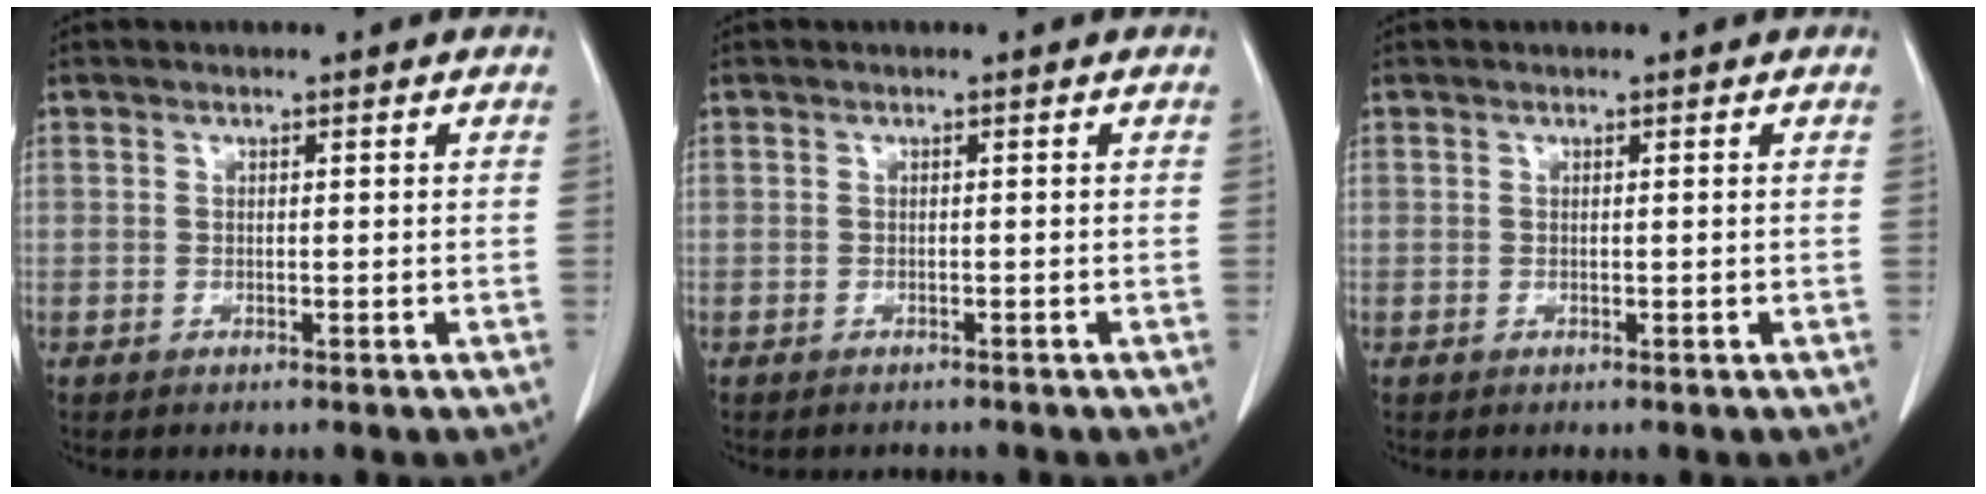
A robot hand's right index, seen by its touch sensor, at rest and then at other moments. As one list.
[{"total": 1.1, "force": [-1.1, 0.4, 0.0], "torque": [0.001, 0.000, -0.016]}, {"total": 0.0}]